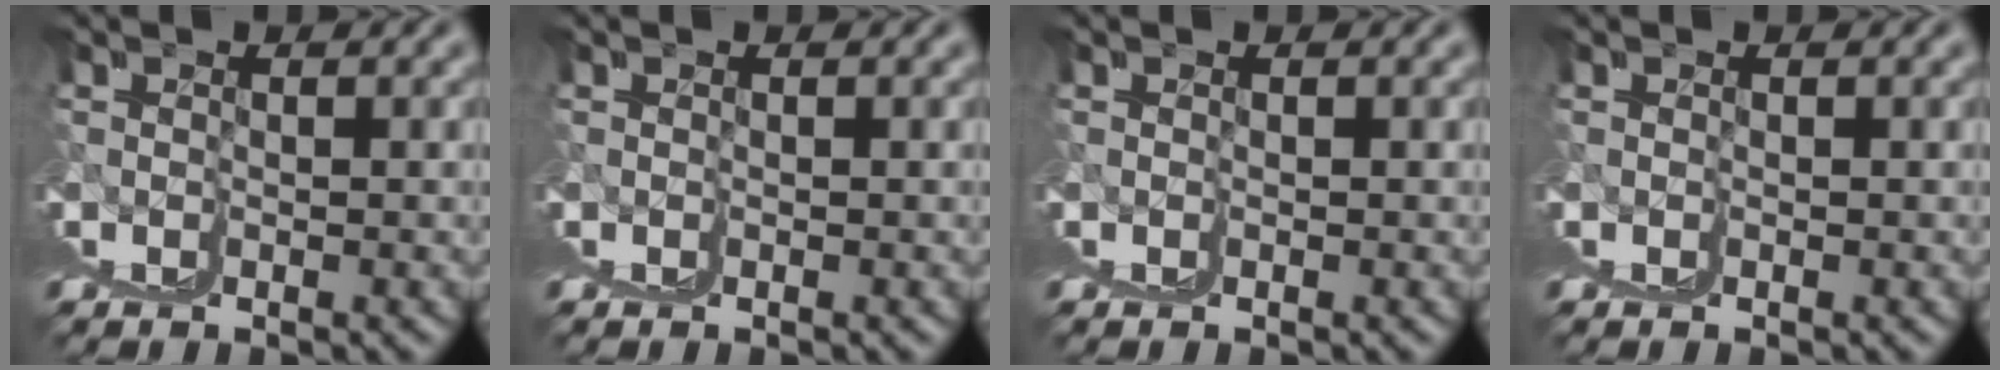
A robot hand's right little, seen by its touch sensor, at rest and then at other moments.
{"total": 0.0}
{"total": 0.0}
{"total": 0.0}